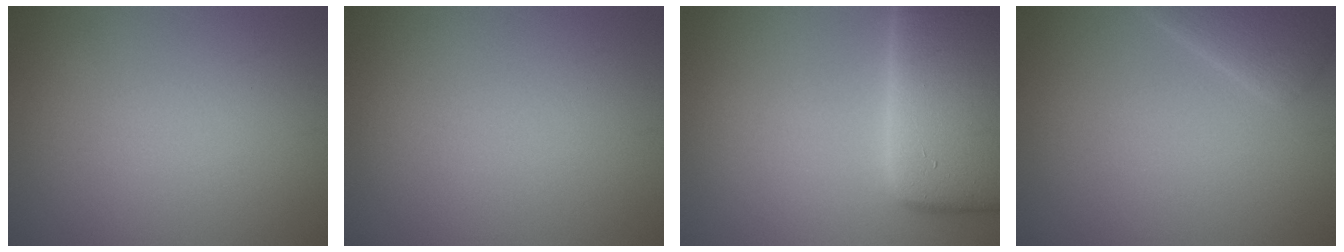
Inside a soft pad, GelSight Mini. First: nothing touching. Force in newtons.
{"total": 0.0}
{"total": 15.0, "press": 14.9, "slide": 1.1}
{"total": 2.7, "press": 2.7, "slide": 0.2}